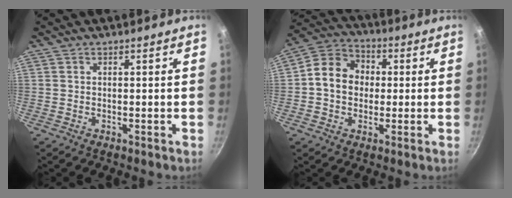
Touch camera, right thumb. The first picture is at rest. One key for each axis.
{"total": 10.3, "fx": 0.2, "fy": 8.6, "fz": 5.7, "tx": -0.068, "ty": 0.022, "tz": -0.018}